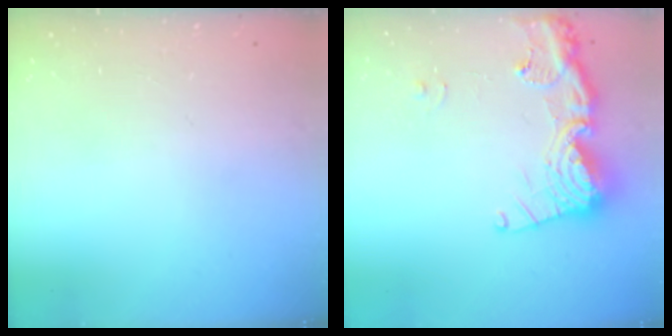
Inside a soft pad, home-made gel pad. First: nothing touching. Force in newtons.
{"total": 16.6, "press": 16.5, "slide": 1.9}